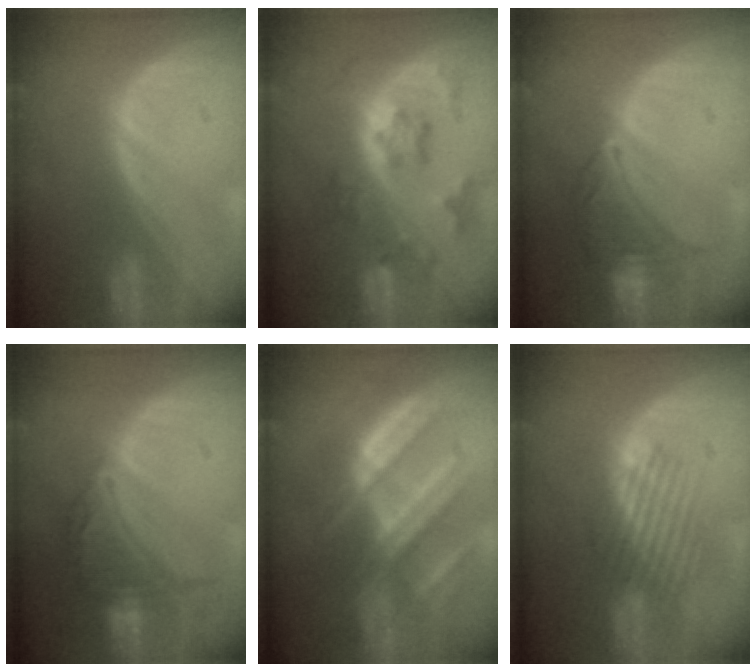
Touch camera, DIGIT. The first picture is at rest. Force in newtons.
{"total": 7.4, "press": 6.6, "slide": 3.4}
{"total": 6.8, "press": 6.7, "slide": 0.9}
{"total": 7.7, "press": 7.7, "slide": 0.3}
{"total": 9.5, "press": 8.4, "slide": 4.3}
{"total": 4.8, "press": 4.4, "slide": 1.9}